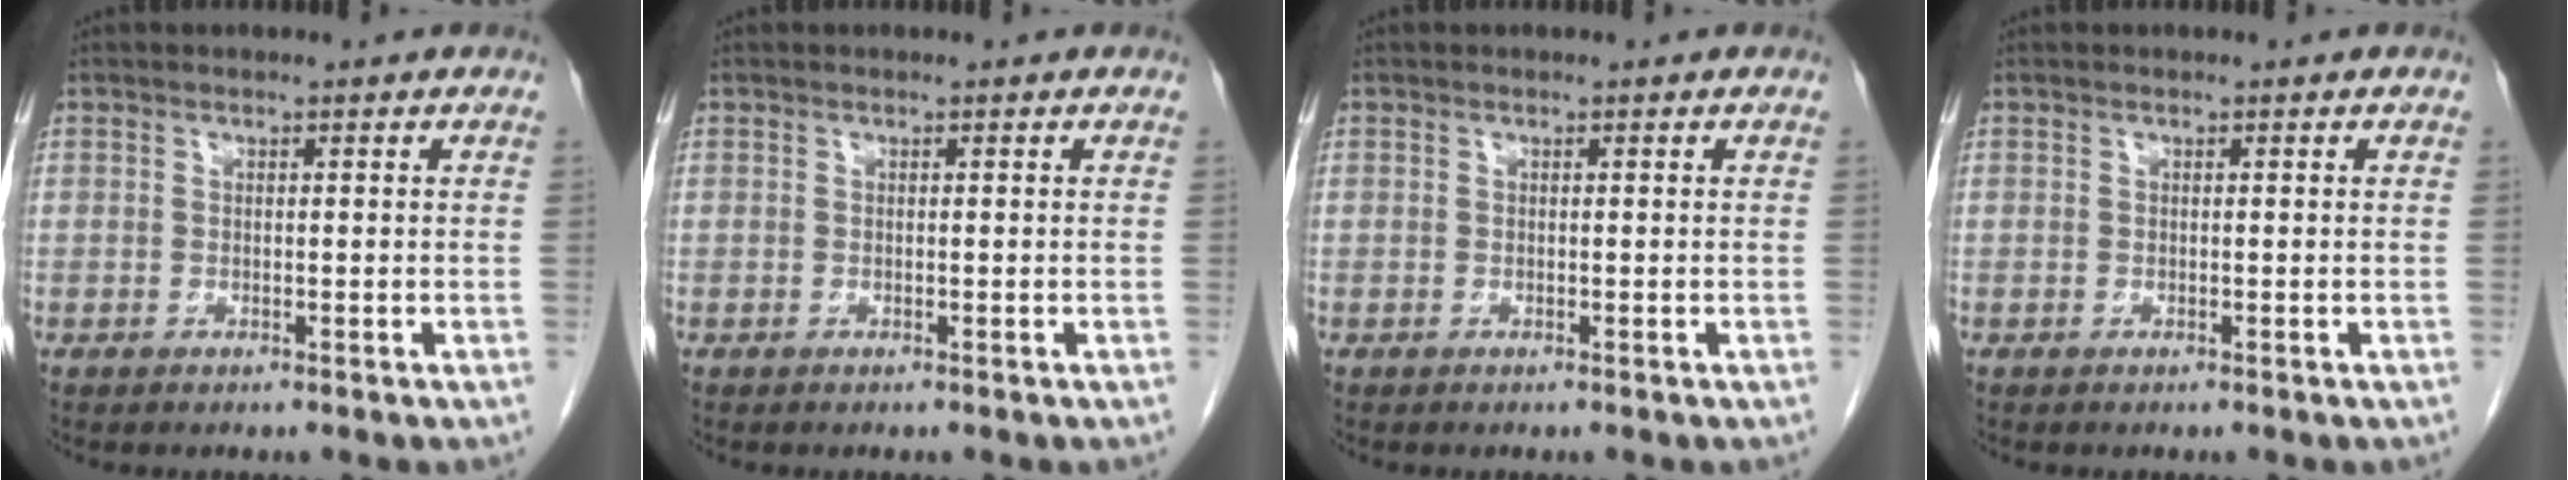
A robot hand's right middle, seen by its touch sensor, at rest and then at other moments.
{"total": 0.0}
{"total": 0.0}
{"total": 0.0}